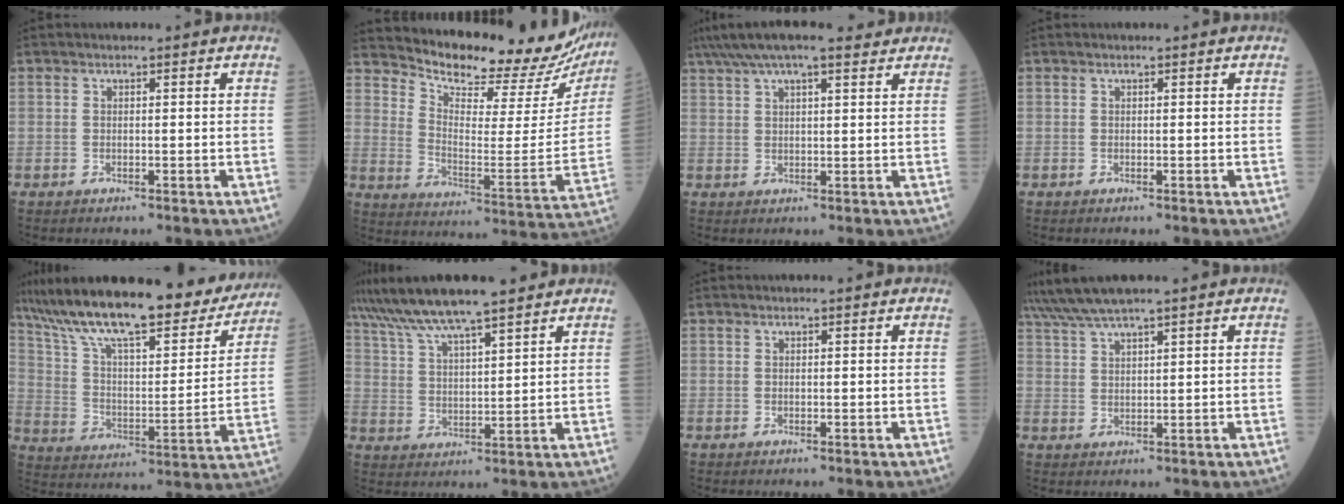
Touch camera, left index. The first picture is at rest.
{"total": 23.2, "force": [22.0, 4.9, 5.6], "torque": [-0.086, -0.087, 0.282]}
{"total": 12.5, "force": [10.2, 2.6, 6.8], "torque": [-0.128, 0.051, 0.159]}
{"total": 0.0}
{"total": 27.8, "force": [22.9, 6.5, 14.3], "torque": [-0.241, 0.002, 0.338]}
{"total": 12.4, "force": [10.1, 1.0, 7.0], "torque": [-0.127, 0.028, 0.179]}
{"total": 0.0}
{"total": 5.7, "force": [4.9, -0.7, 2.7], "torque": [-0.063, 0.028, 0.101]}